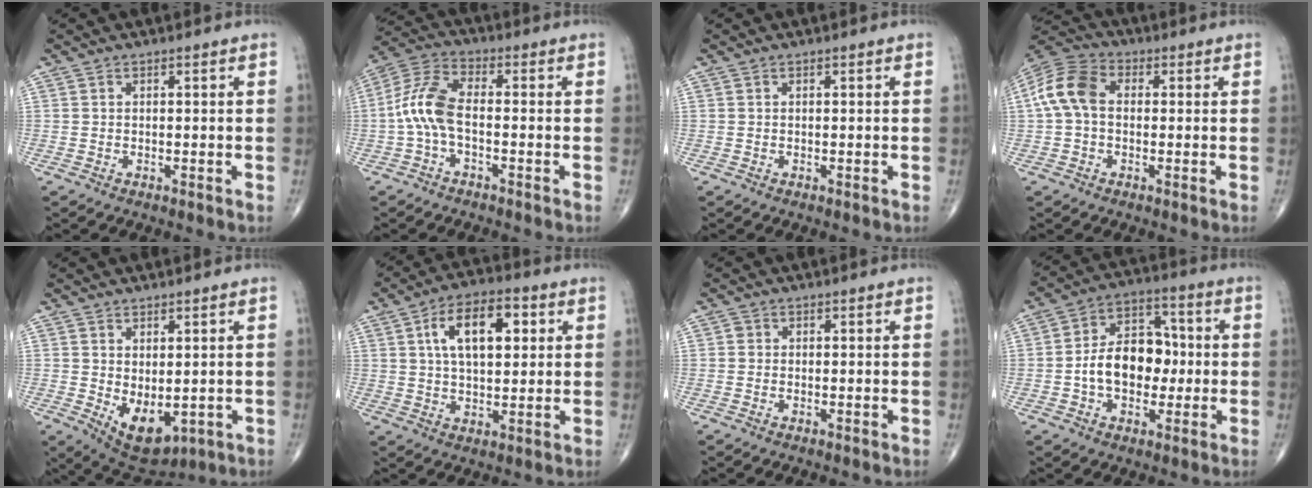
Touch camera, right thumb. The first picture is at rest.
{"total": 8.6, "force": [-1.5, 3.9, 7.5], "torque": [-0.167, 0.028, -0.042]}
{"total": 0.0}
{"total": 9.7, "force": [0.5, 6.7, 6.9], "torque": [-0.140, 0.030, -0.001]}
{"total": 8.3, "force": [-1.1, 4.6, 6.9], "torque": [-0.091, -0.009, 0.007]}
{"total": 12.6, "force": [3.7, 6.4, 10.2], "torque": [-0.151, 0.004, 0.057]}
{"total": 0.7, "force": [0.0, 0.7, 0.2], "torque": [0.002, 0.002, 0.000]}
{"total": 12.9, "force": [-1.3, 8.9, 9.2], "torque": [-0.118, 0.036, -0.029]}